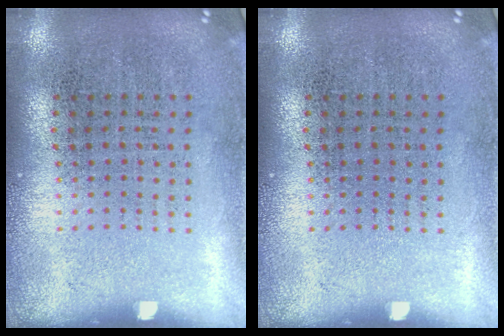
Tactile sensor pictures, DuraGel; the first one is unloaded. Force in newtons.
{"total": 0.0}